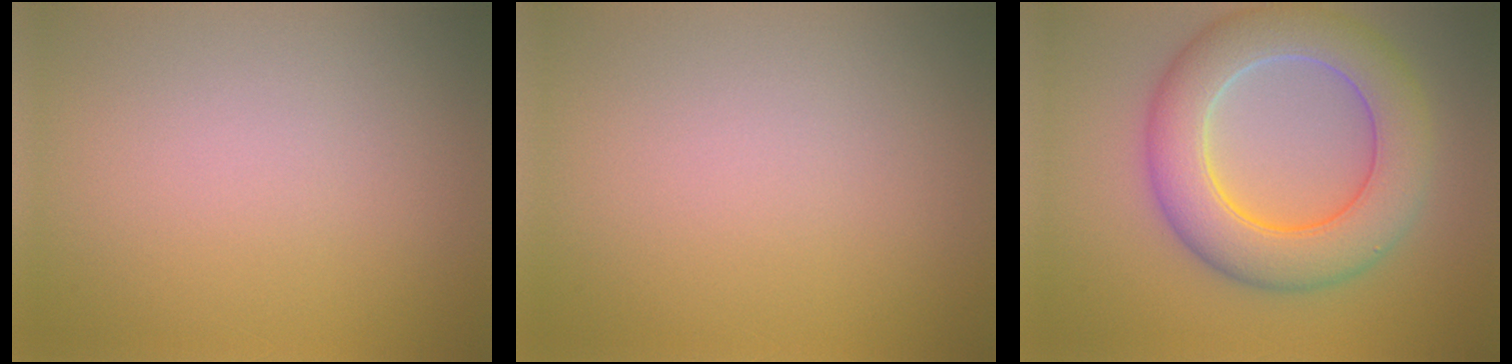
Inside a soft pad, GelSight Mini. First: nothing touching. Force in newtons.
{"total": 0.0}
{"total": 8.4, "press": 8.4, "slide": 0.3}